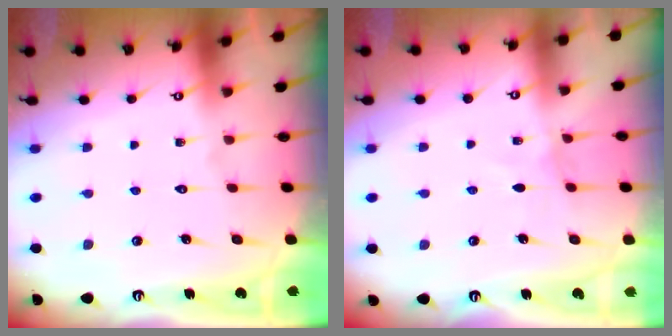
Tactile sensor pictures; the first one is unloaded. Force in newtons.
{"total": 2.9, "press": 2.9, "slide": 0.4}